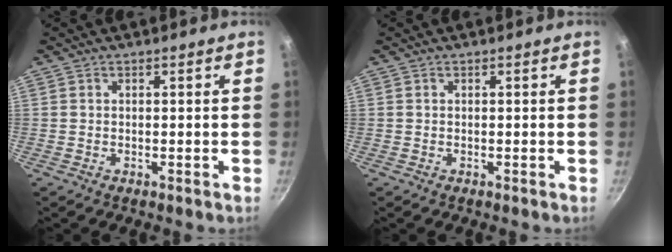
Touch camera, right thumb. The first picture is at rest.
{"total": 0.0}